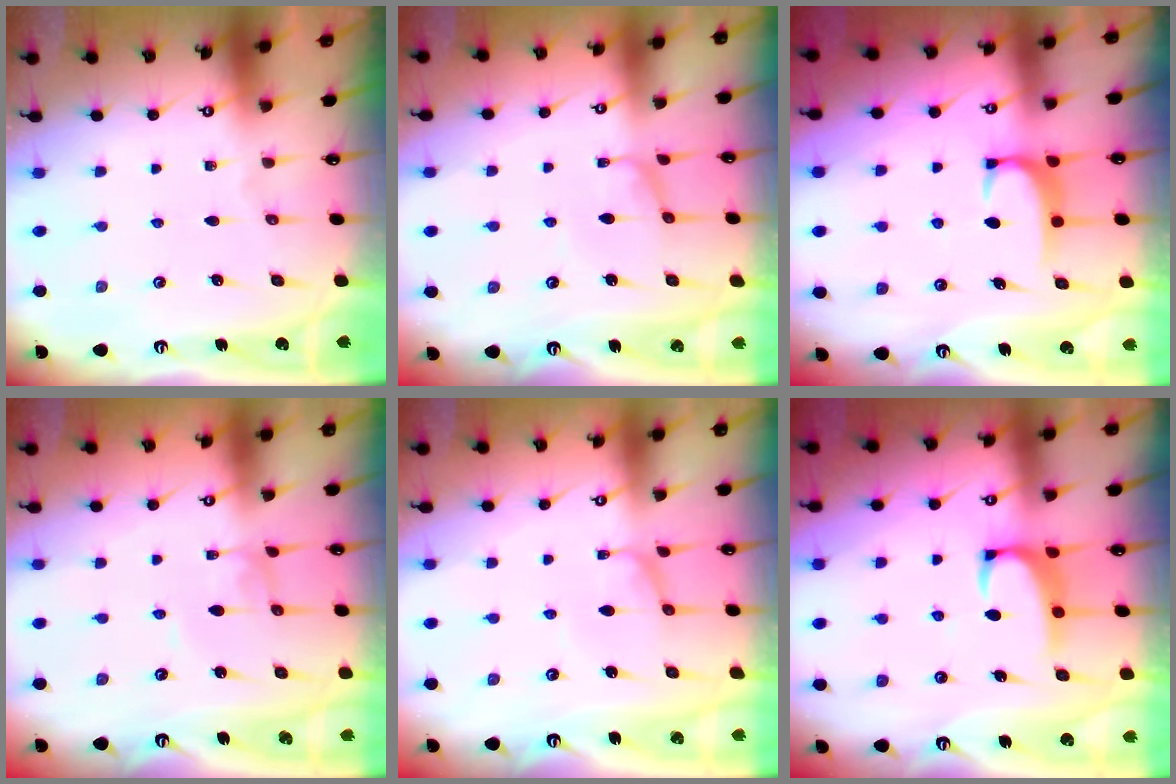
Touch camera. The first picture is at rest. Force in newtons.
{"total": 0.0}
{"total": 1.7, "press": 1.6, "slide": 0.5}
{"total": 2.6, "press": 2.6, "slide": 0.0}
{"total": 1.1, "press": 1.0, "slide": 0.4}
{"total": 2.4, "press": 2.3, "slide": 0.7}